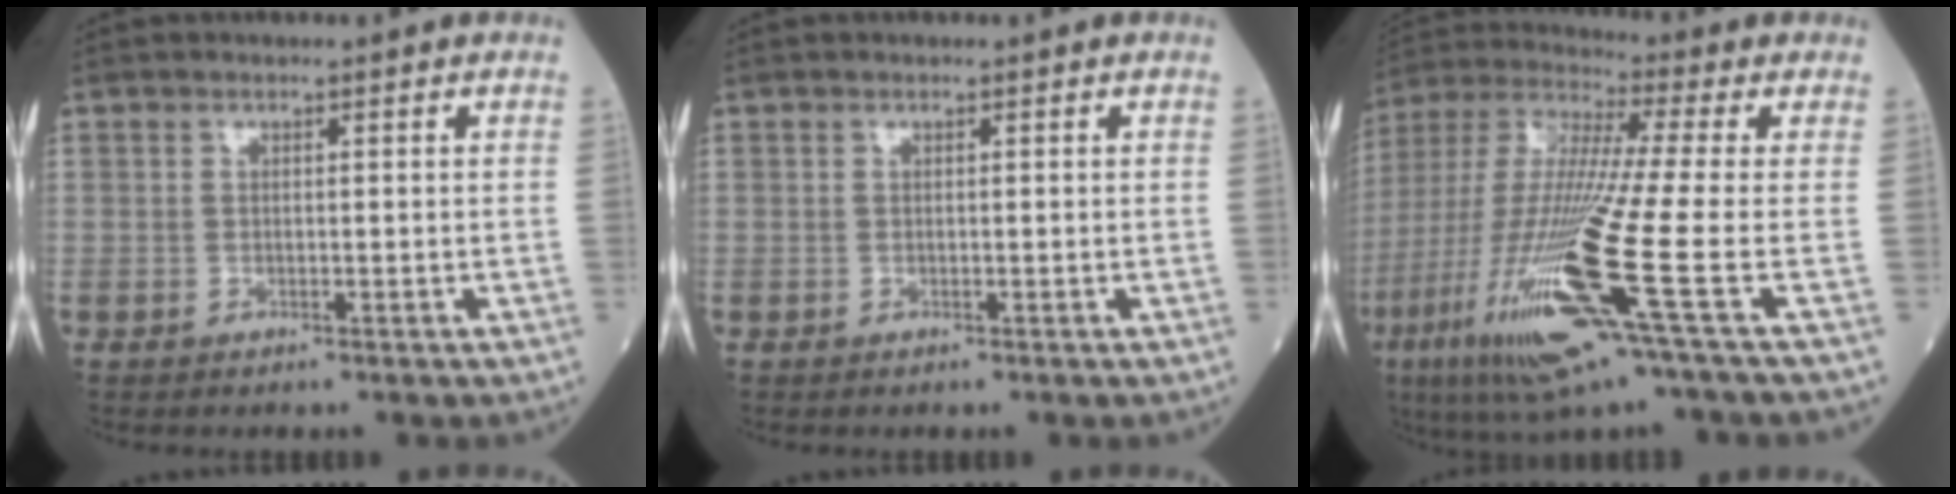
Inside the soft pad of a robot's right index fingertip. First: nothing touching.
{"total": 0.0}
{"total": 19.6, "force": [-7.3, -0.6, 18.1], "torque": [-0.411, -0.040, -0.149]}